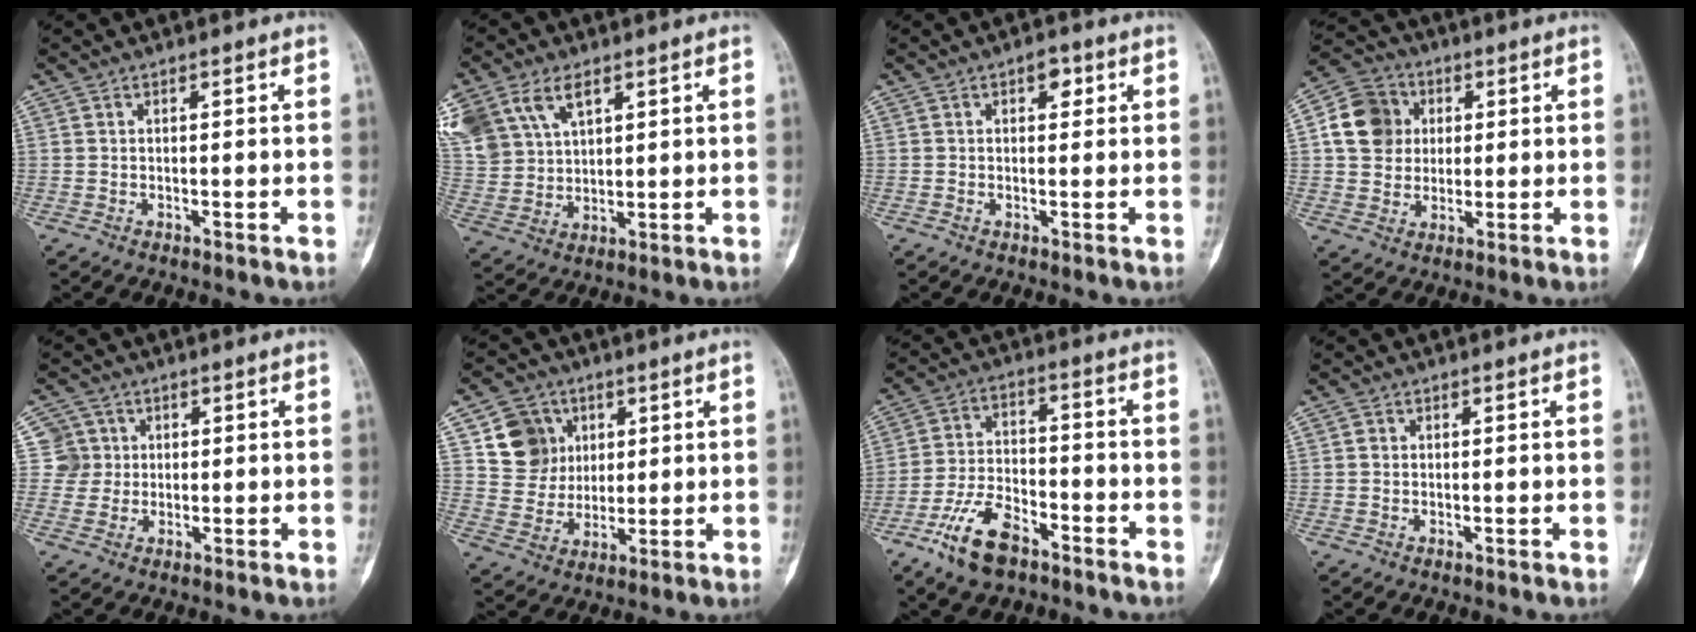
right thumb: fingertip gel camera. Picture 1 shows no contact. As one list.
[{"total": 16.7, "force": [8.4, 10.8, 9.5], "torque": [-0.220, 0.011, 0.172]}, {"total": 3.6, "force": [1.7, 2.2, 2.3], "torque": [-0.009, -0.002, 0.018]}, {"total": 10.7, "force": [1.9, 9.4, 4.8], "torque": [-0.066, 0.006, 0.025]}, {"total": 4.8, "force": [1.0, 4.7, -0.3], "torque": [0.042, 0.003, 0.015]}, {"total": 10.4, "force": [3.8, 9.3, 2.9], "torque": [-0.012, -0.011, 0.072]}, {"total": 11.3, "force": [-7.1, 5.3, 7.0], "torque": [-0.133, 0.036, -0.136]}, {"total": 0.9, "force": [0.1, 0.8, 0.2], "torque": [0.003, 0.002, 0.000]}]